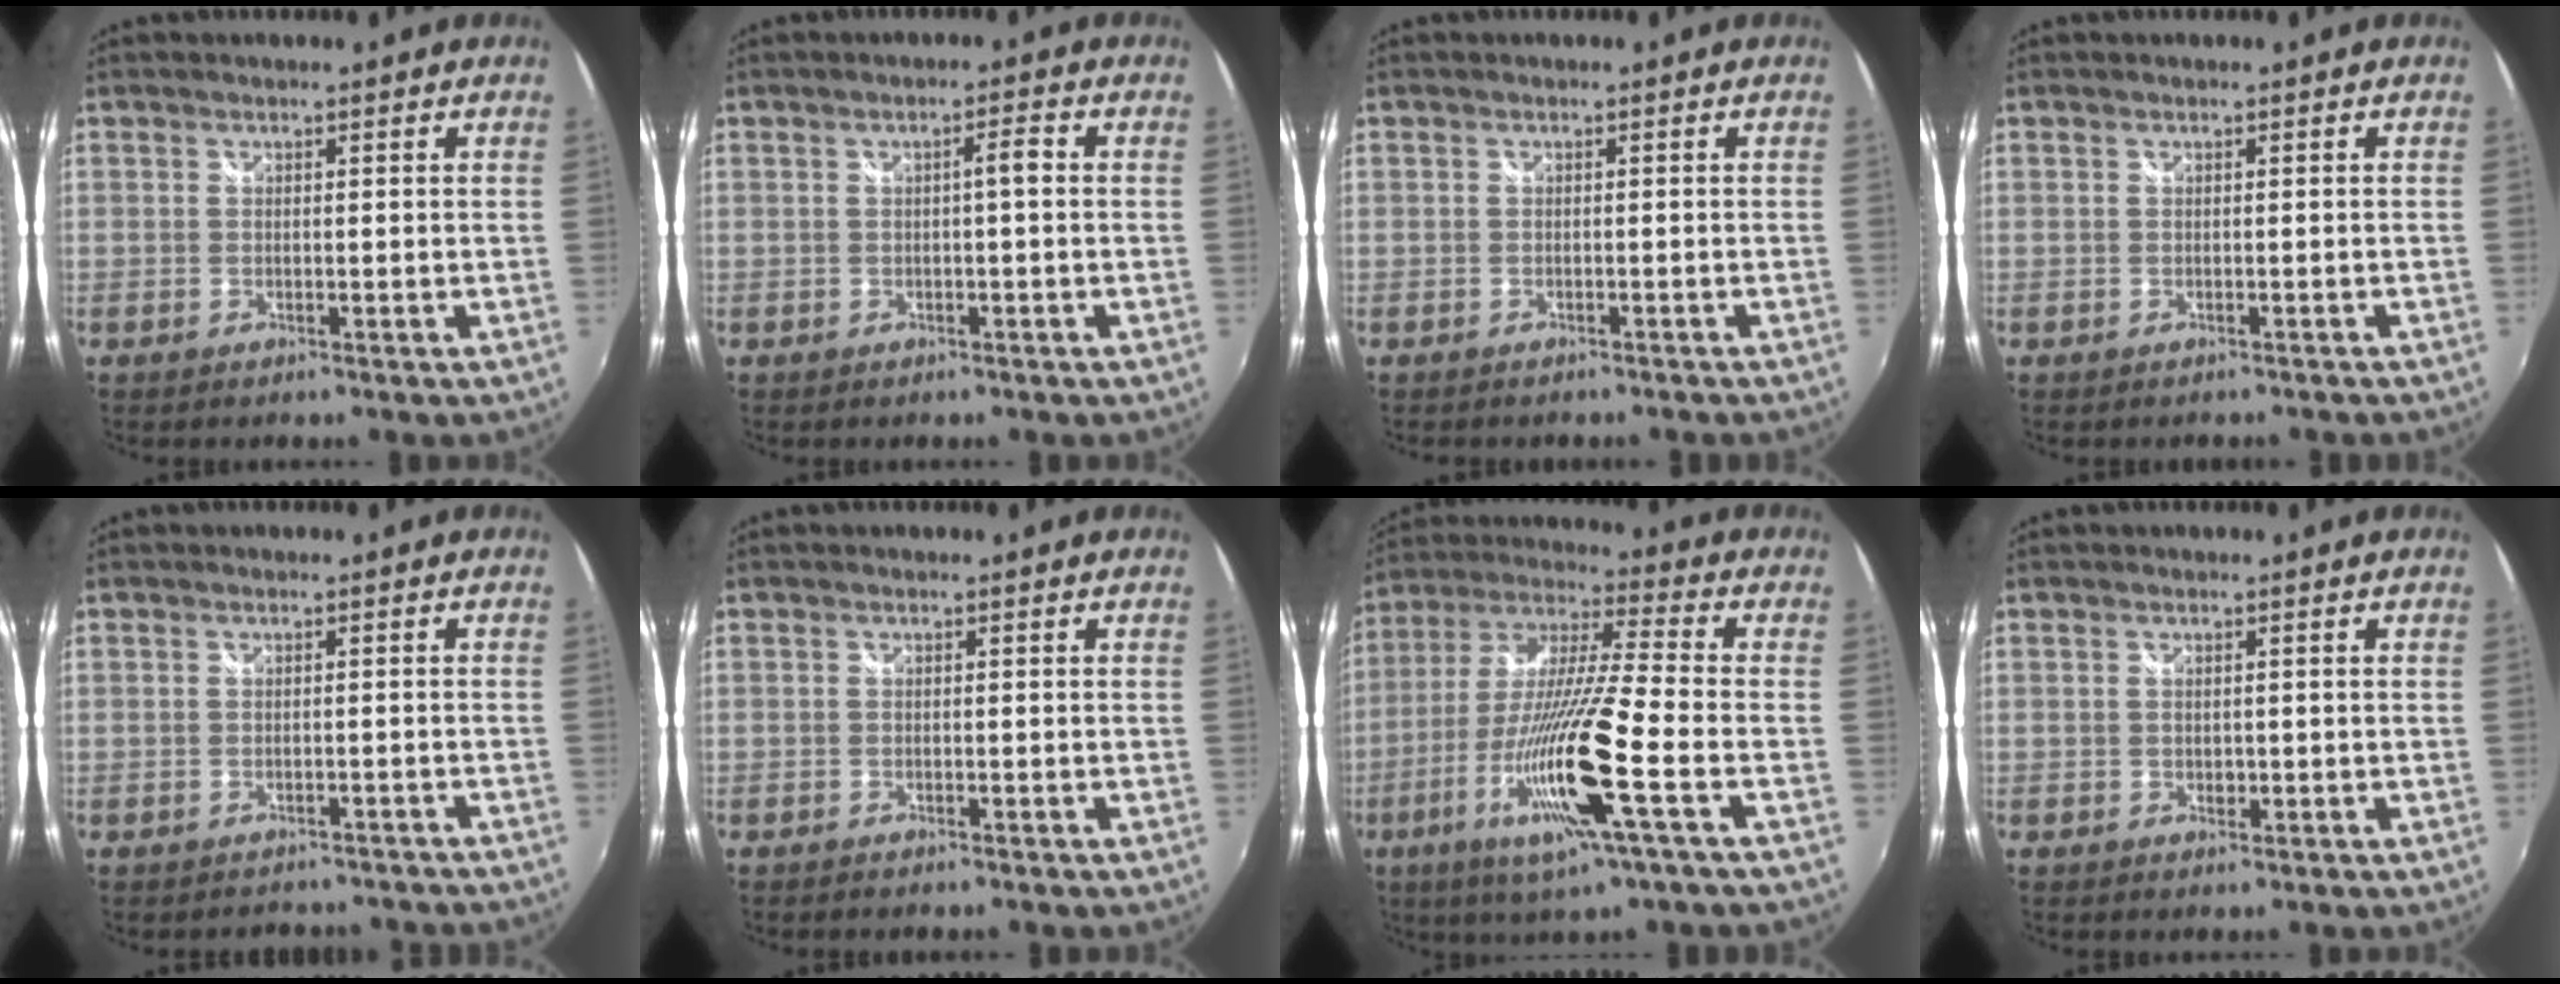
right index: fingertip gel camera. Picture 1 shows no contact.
{"total": 2.2, "force": [0.0, 0.3, 2.2], "torque": [-0.034, 0.007, -0.001]}
{"total": 1.5, "force": [-1.2, 0.8, 0.3], "torque": [-0.012, -0.004, -0.016]}
{"total": 1.4, "force": [-1.2, 0.5, 0.5], "torque": [-0.014, -0.006, -0.013]}
{"total": 7.8, "force": [-7.0, 2.9, 2.0], "torque": [-0.036, 0.002, -0.077]}
{"total": 1.2, "force": [-1.1, 0.3, 0.3], "torque": [-0.012, -0.007, -0.020]}
{"total": 19.4, "force": [-7.9, 0.6, 17.7], "torque": [-0.344, -0.036, -0.149]}
{"total": 1.2, "force": [0.0, 1.0, 0.7], "torque": [-0.010, 0.000, 0.000]}